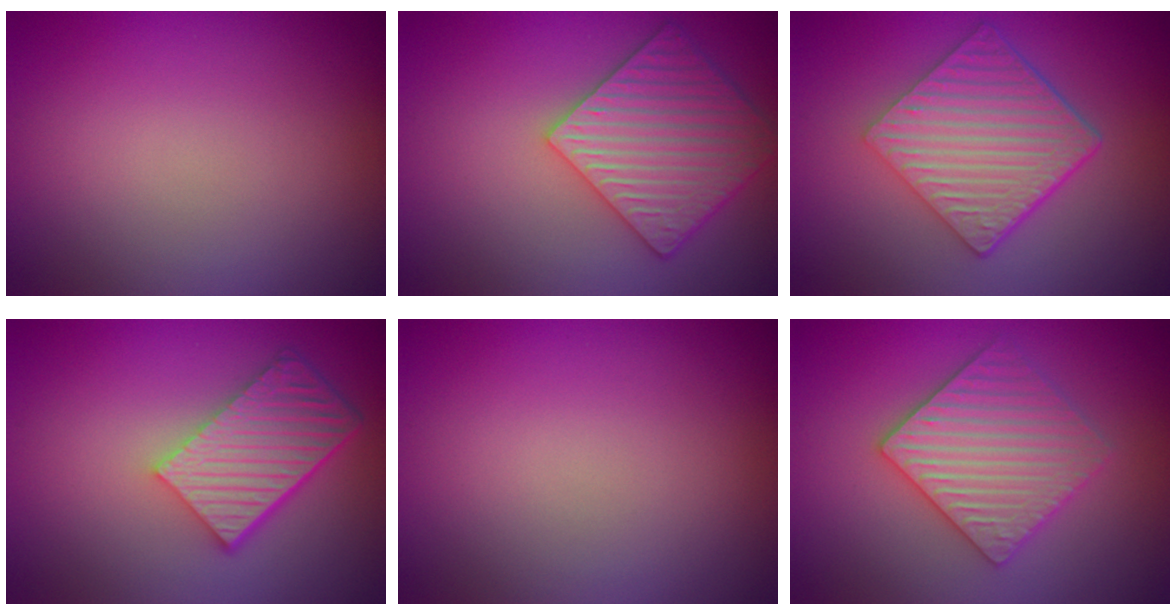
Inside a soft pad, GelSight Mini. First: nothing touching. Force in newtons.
{"total": 5.6, "press": 4.9, "slide": 2.6}
{"total": 6.6, "press": 4.7, "slide": 4.6}
{"total": 6.2, "press": 4.4, "slide": 4.3}
{"total": 0.0}
{"total": 5.2, "press": 5.1, "slide": 1.0}